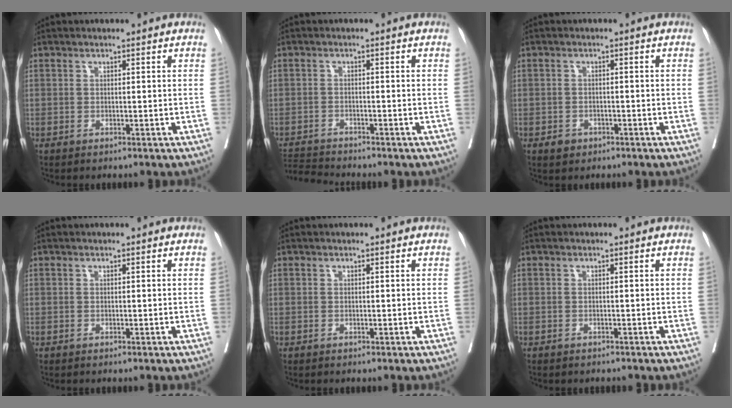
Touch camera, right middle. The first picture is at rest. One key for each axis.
{"total": 4.0, "fx": -3.9, "fy": -0.9, "fz": -0.3, "tx": 0.003, "ty": -0.013, "tz": -0.072}
{"total": 1.8, "fx": -1.1, "fy": 1.4, "fz": 0.5, "tx": -0.006, "ty": 0.004, "tz": -0.012}
{"total": 0.0}
{"total": 0.0}
{"total": 1.5, "fx": -1.4, "fy": 0.5, "fz": 0.3, "tx": -0.015, "ty": -0.003, "tz": -0.019}